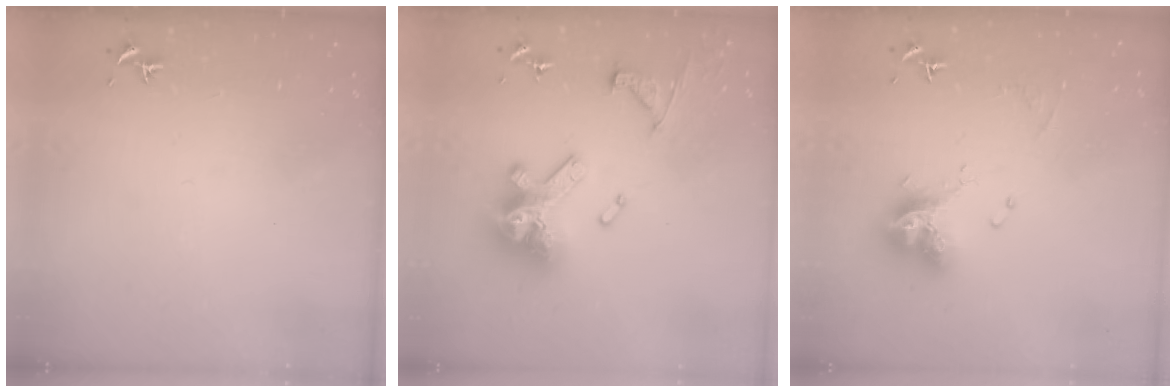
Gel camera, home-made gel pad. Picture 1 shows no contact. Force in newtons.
{"total": 20.0, "press": 19.9, "slide": 2.2}
{"total": 12.9, "press": 12.8, "slide": 1.4}